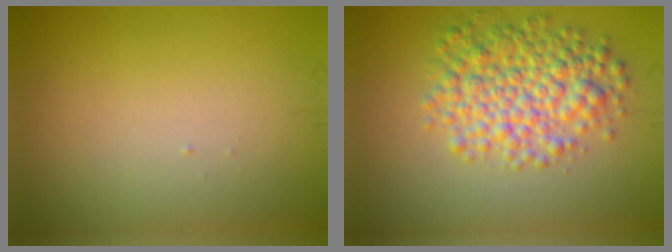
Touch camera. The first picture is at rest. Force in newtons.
{"total": 6.0, "press": 6.0, "slide": 0.1}